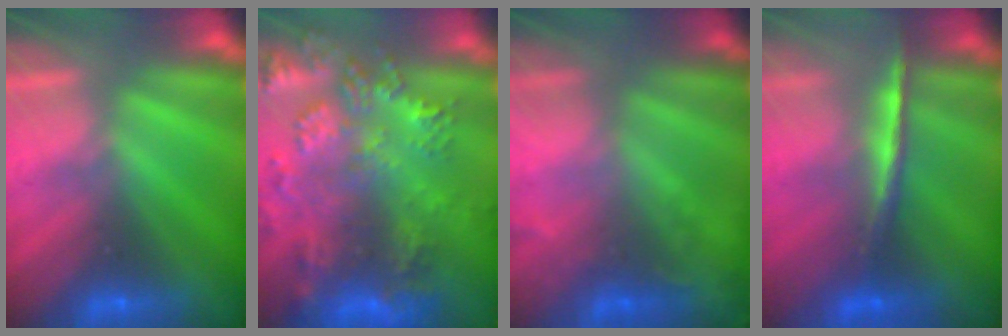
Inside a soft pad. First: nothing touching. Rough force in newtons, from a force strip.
{"total": 9.3}
{"total": 2.3}
{"total": 1.9}